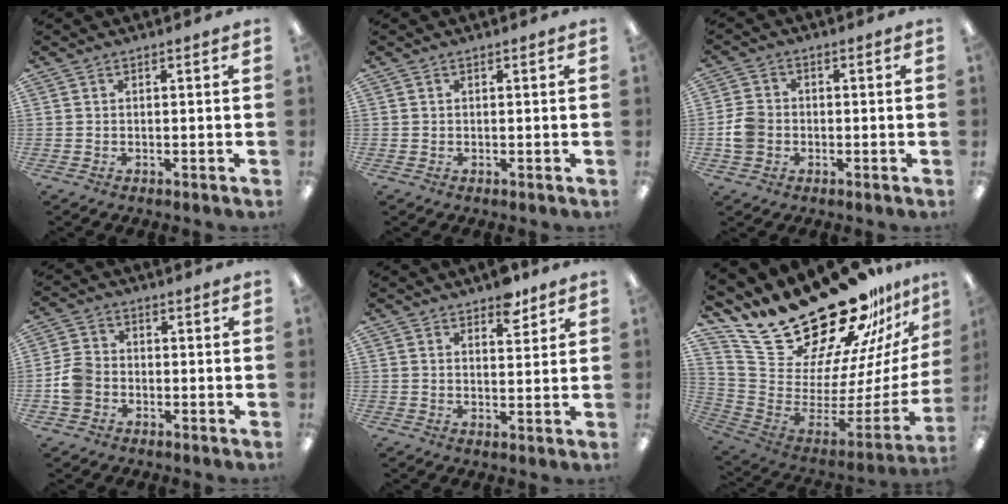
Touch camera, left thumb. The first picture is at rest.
{"total": 0.5, "force": [0.2, 0.5, -0.1], "torque": [0.003, 0.004, 0.002]}
{"total": 5.8, "force": [-1.0, 5.0, 2.8], "torque": [-0.048, 0.011, -0.017]}
{"total": 6.1, "force": [-1.7, 5.1, 3.0], "torque": [-0.064, 0.018, -0.030]}
{"total": 5.9, "force": [4.6, 2.7, 2.4], "torque": [-0.017, -0.026, 0.078]}
{"total": 29.2, "force": [23.5, 10.4, 14.0], "torque": [-0.205, -0.197, 0.437]}